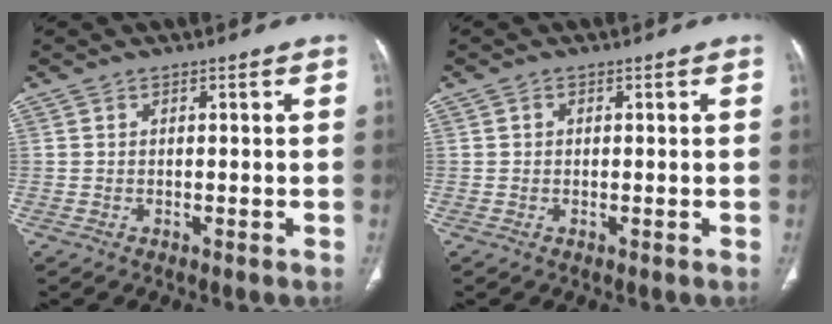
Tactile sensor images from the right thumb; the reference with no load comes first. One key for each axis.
{"total": 0.6, "fx": 0.1, "fy": 0.6, "fz": 0.2, "tx": 0.001, "ty": 0.002, "tz": 0.001}